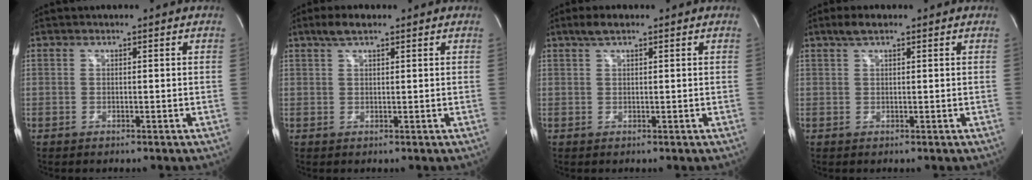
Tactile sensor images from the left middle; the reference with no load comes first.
{"total": 3.1, "force": [2.2, 0.8, 2.1], "torque": [-0.047, 0.012, 0.041]}
{"total": 2.4, "force": [1.6, 0.5, 1.6], "torque": [-0.038, 0.012, 0.030]}
{"total": 2.3, "force": [1.6, 0.5, 1.6], "torque": [-0.038, 0.012, 0.030]}